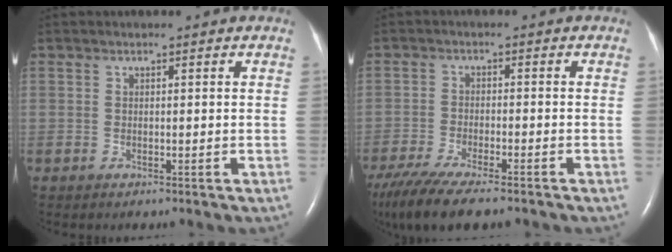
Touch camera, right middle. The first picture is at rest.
{"total": 12.6, "force": [-10.2, 1.9, 7.2], "torque": [-0.132, -0.030, -0.166]}